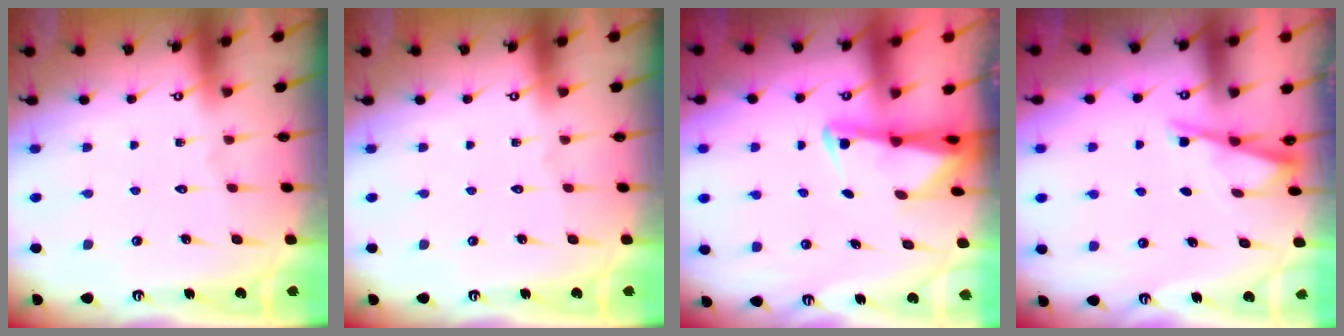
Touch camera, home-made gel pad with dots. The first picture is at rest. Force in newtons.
{"total": 0.0}
{"total": 2.3, "press": 2.2, "slide": 0.5}
{"total": 2.8, "press": 2.8, "slide": 0.3}